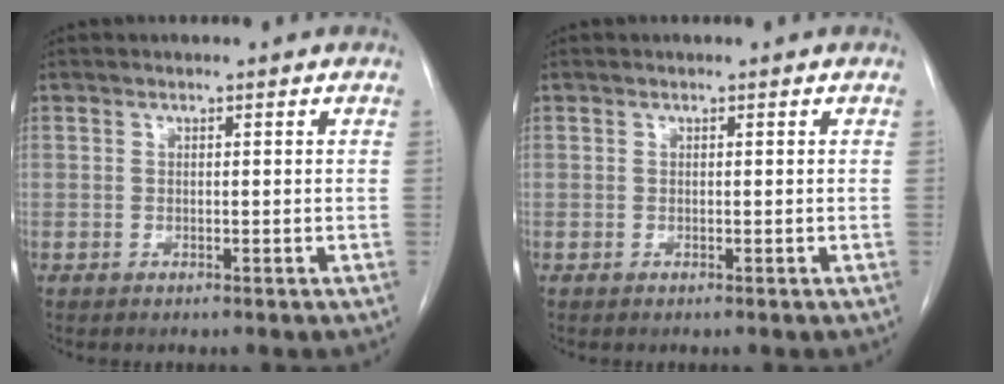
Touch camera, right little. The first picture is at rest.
{"total": 0.0}